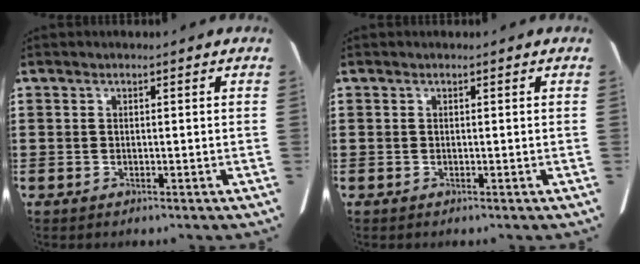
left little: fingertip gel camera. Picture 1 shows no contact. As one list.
[{"total": 0.0}]